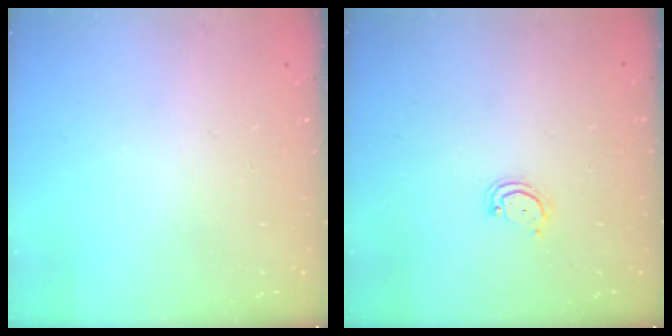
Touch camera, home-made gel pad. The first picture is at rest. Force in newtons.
{"total": 3.3, "press": 3.3, "slide": 0.2}